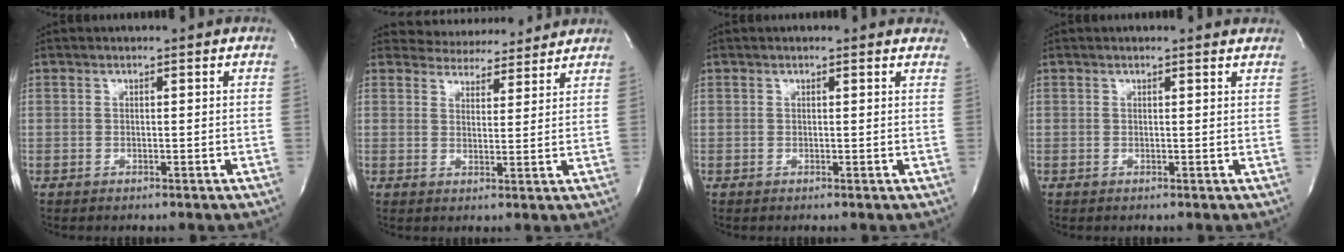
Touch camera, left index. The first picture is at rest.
{"total": 7.7, "force": [7.4, 2.0, 0.6], "torque": [-0.007, 0.008, 0.096]}
{"total": 3.4, "force": [3.1, 0.9, 0.9], "torque": [-0.010, 0.006, 0.019]}
{"total": 2.2, "force": [2.1, 0.3, 0.4], "torque": [-0.011, -0.001, 0.013]}